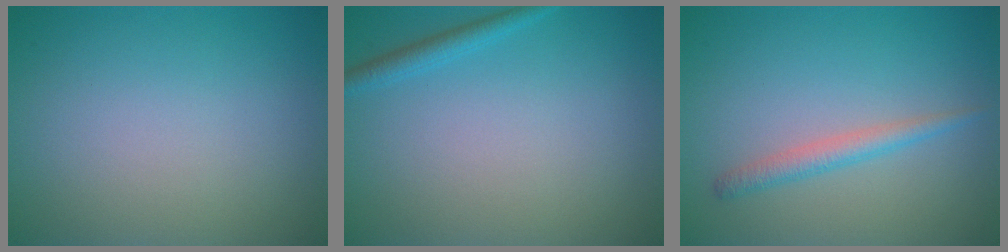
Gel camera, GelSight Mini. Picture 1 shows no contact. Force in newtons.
{"total": 1.5, "press": 1.5, "slide": 0.1}
{"total": 1.9, "press": 1.9, "slide": 0.1}